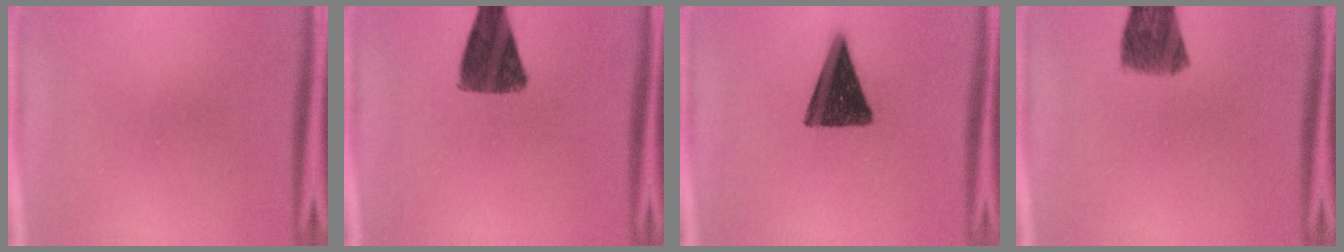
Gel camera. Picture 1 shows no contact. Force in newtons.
{"total": 10.7}
{"total": 14.2}
{"total": 8.5}